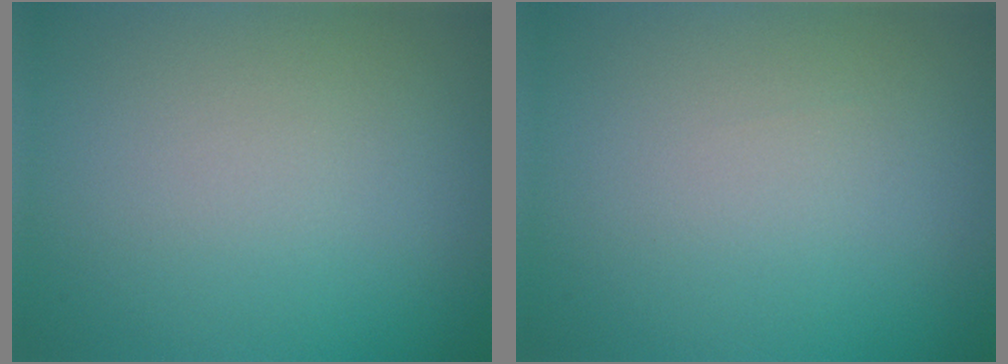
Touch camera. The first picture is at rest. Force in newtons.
{"total": 0.0}